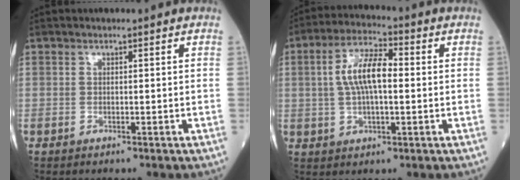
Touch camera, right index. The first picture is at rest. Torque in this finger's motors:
{"motor_torque": [0.27, 0.02, 0.36, 0.14]}